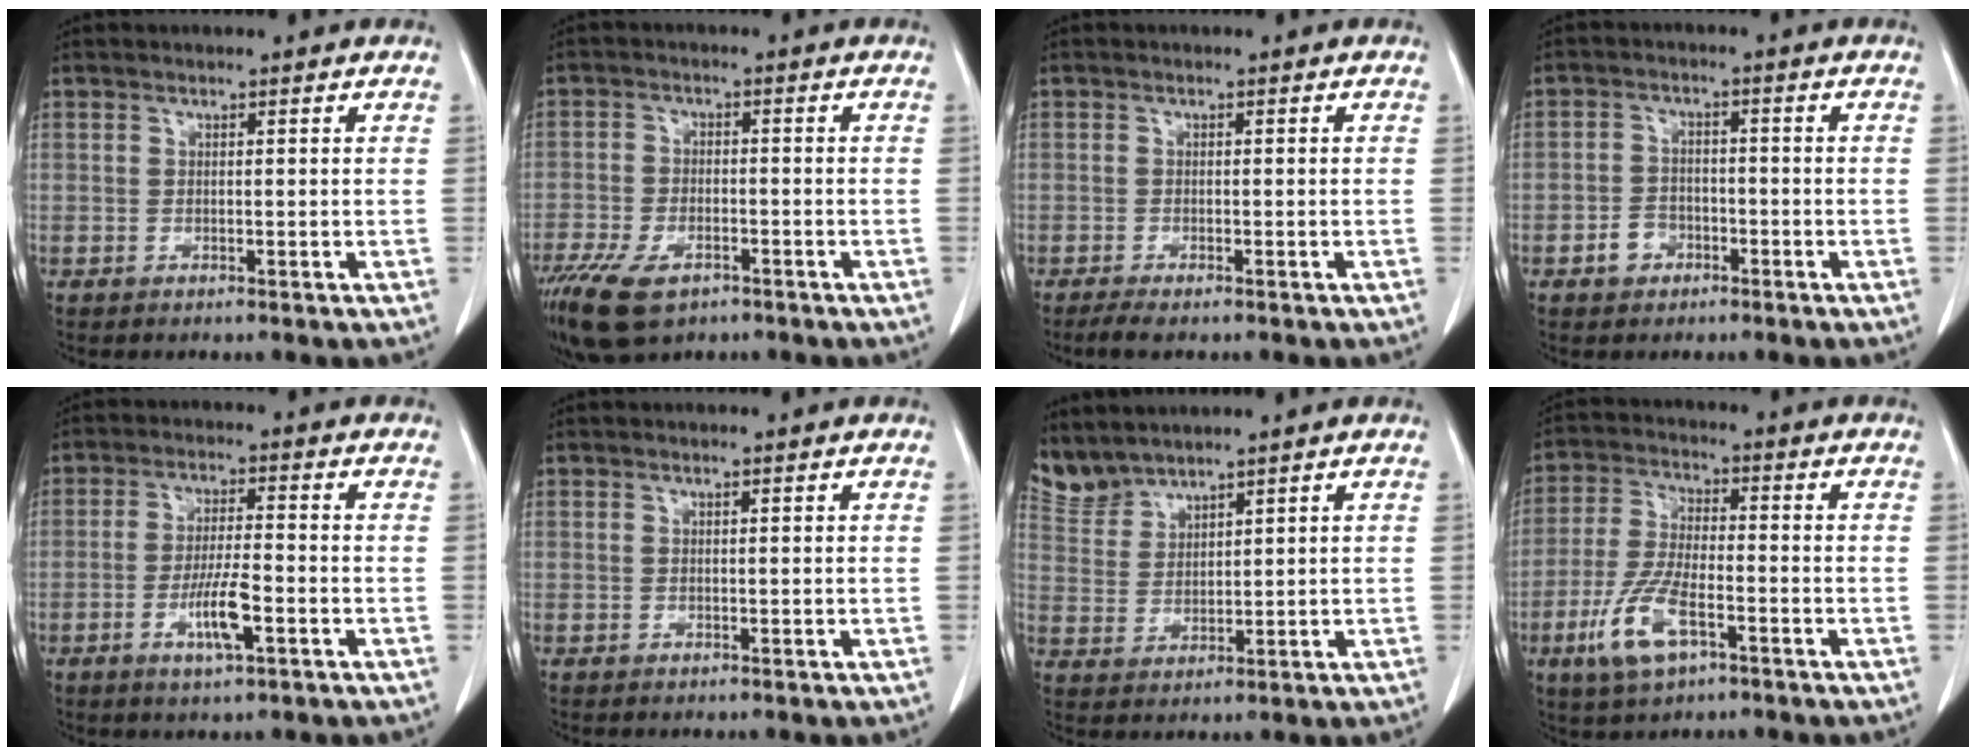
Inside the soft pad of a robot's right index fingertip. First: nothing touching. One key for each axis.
{"total": 10.6, "fx": -6.9, "fy": 4.8, "fz": 6.4, "tx": -0.133, "ty": -0.012, "tz": -0.113}
{"total": 2.8, "fx": -2.1, "fy": 0.3, "fz": 1.8, "tx": -0.033, "ty": -0.008, "tz": -0.032}
{"total": 3.4, "fx": -1.9, "fy": 2.6, "fz": 1.3, "tx": -0.020, "ty": 0.010, "tz": -0.030}
{"total": 6.4, "fx": -2.4, "fy": 0.8, "fz": 5.8, "tx": -0.111, "ty": -0.007, "tz": -0.043}
{"total": 0.0}
{"total": 5.4, "fx": 5.4, "fy": 0.2, "fz": 0.1, "tx": -0.020, "ty": 0.007, "tz": 0.124}
{"total": 9.5, "fx": -4.5, "fy": 2.7, "fz": 7.9, "tx": -0.177, "ty": -0.010, "tz": -0.083}